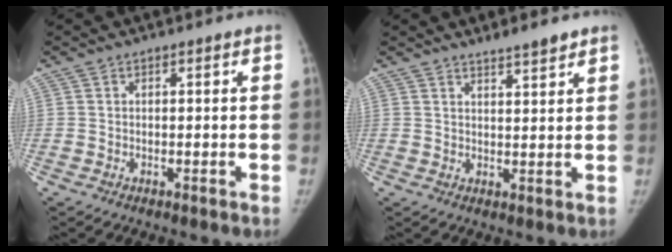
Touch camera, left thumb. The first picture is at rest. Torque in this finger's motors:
{"motor_torque": [-0.16, -0.30, 0.51, -0.42, 0.00]}